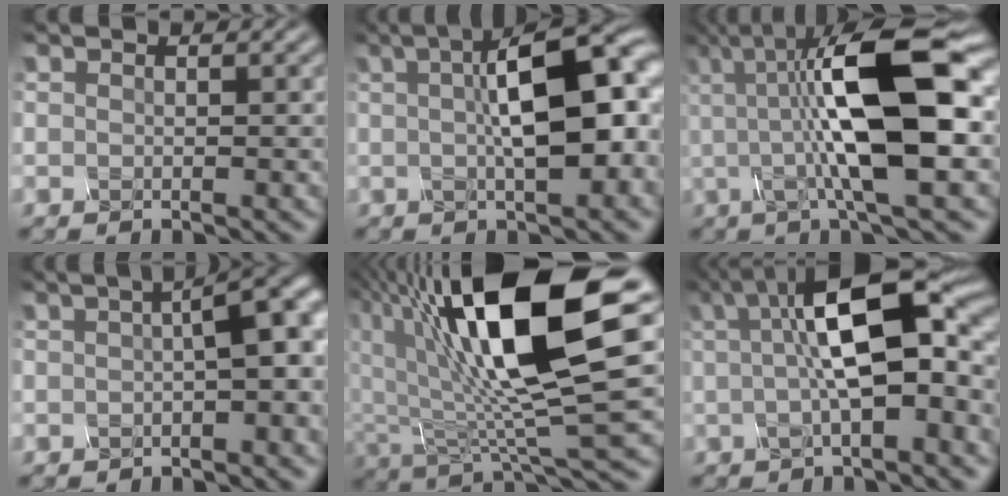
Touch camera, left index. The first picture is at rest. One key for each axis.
{"total": 10.5, "fx": 1.7, "fy": 3.5, "fz": 9.8, "tx": -0.128, "ty": 0.015, "tz": 0.022}
{"total": 12.5, "fx": 1.3, "fy": 3.2, "fz": 12.0, "tx": -0.193, "ty": 0.017, "tz": 0.013}
{"total": 5.4, "fx": 0.2, "fy": 1.3, "fz": 5.2, "tx": -0.059, "ty": 0.017, "tz": 0.001}
{"total": 14.3, "fx": 4.2, "fy": 3.6, "fz": 13.1, "tx": -0.234, "ty": 0.002, "tz": 0.074}
{"total": 10.5, "fx": 1.5, "fy": 3.2, "fz": 9.9, "tx": -0.145, "ty": 0.020, "tz": 0.015}